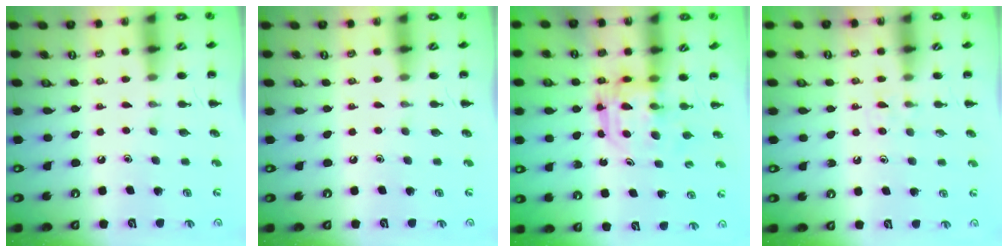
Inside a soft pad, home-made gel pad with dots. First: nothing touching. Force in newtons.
{"total": 0.0}
{"total": 3.0, "press": 3.0, "slide": 0.2}
{"total": 4.0, "press": 3.6, "slide": 1.6}